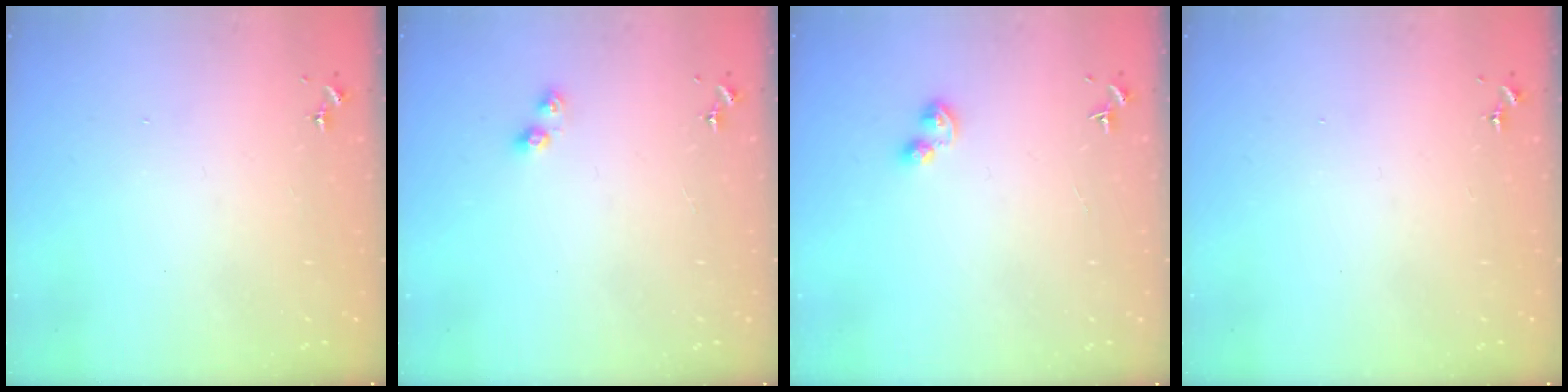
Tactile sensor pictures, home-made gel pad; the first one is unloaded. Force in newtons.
{"total": 4.6, "press": 4.6, "slide": 0.0}
{"total": 4.3, "press": 4.2, "slide": 0.7}
{"total": 0.0}